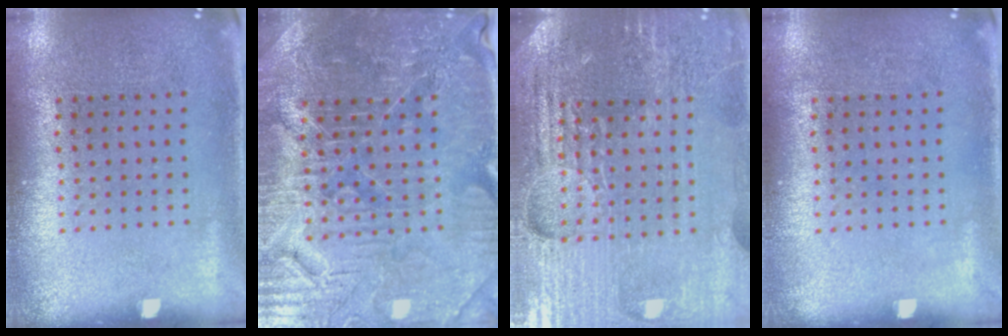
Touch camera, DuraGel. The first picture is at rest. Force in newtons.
{"total": 4.6, "press": 4.4, "slide": 1.4}
{"total": 5.0, "press": 4.7, "slide": 1.8}
{"total": 0.0}